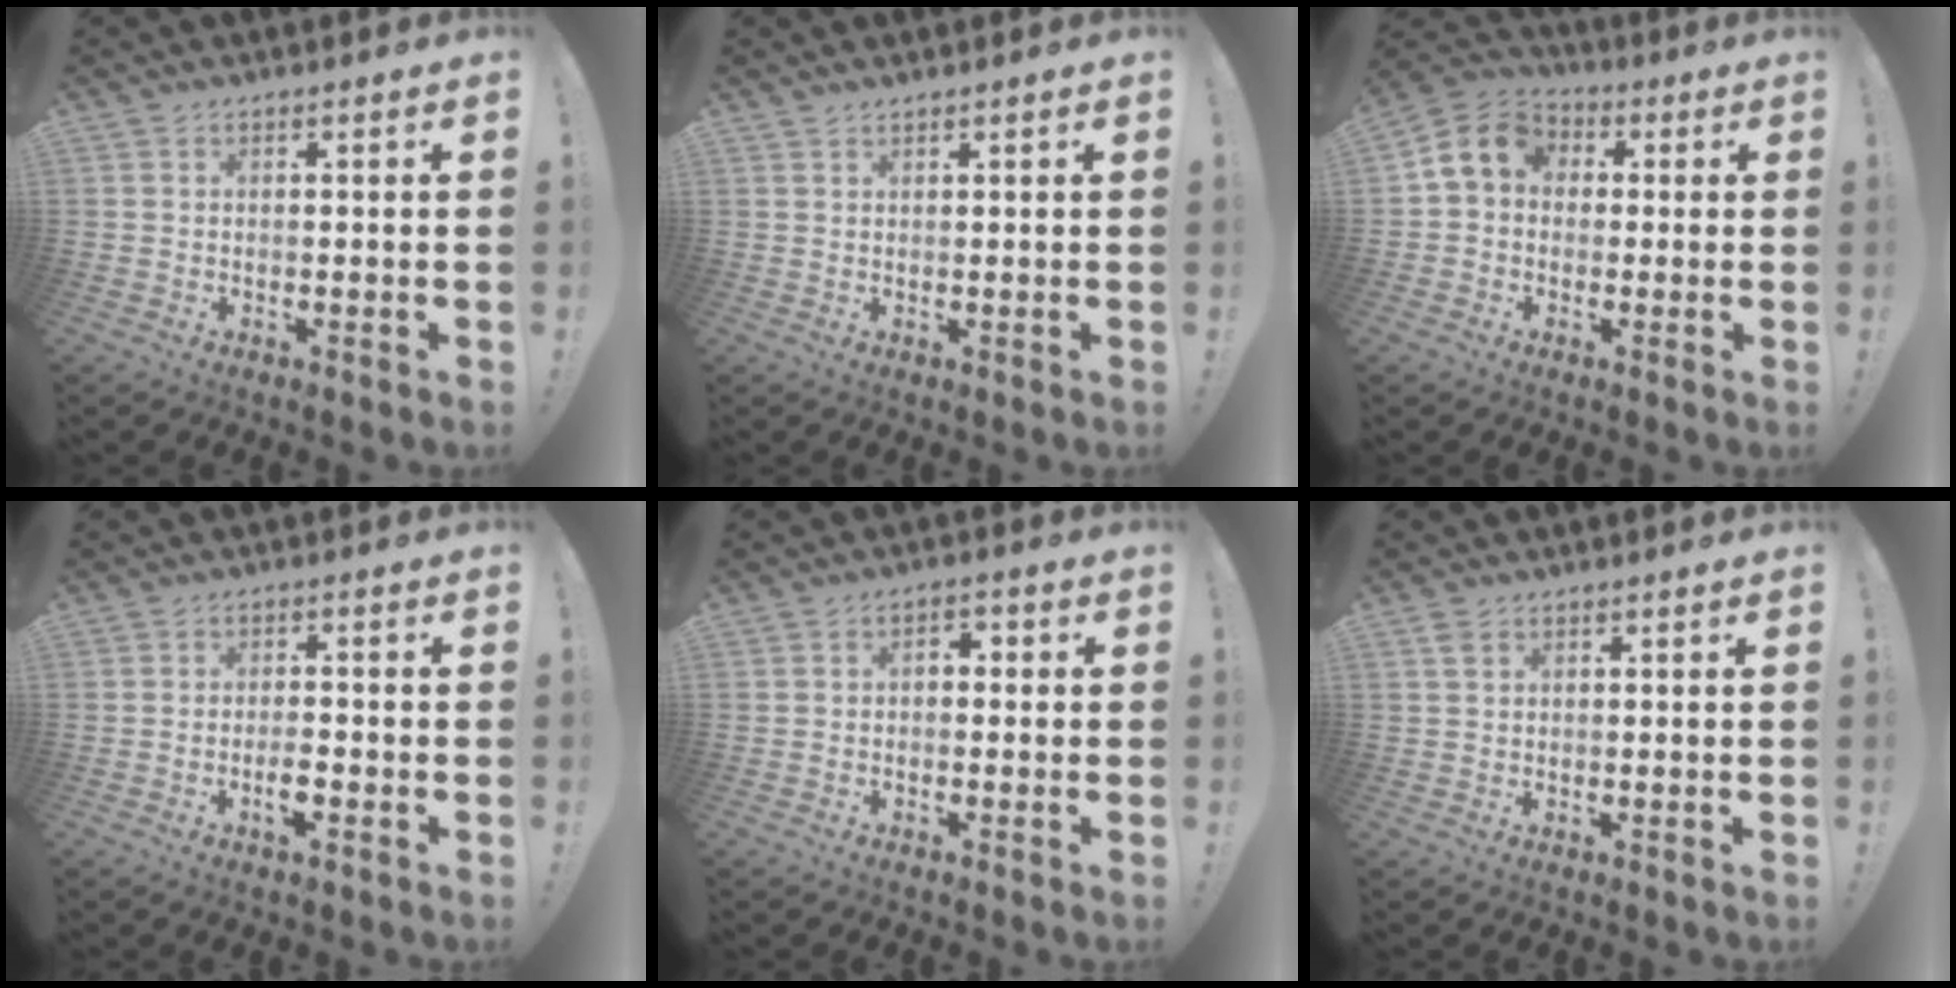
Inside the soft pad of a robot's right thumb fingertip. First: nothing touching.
{"total": 1.0, "force": [1.0, 0.0, 0.3], "torque": [0.001, -0.005, 0.018]}
{"total": 9.4, "force": [1.3, 7.7, 5.1], "torque": [-0.086, 0.014, 0.030]}
{"total": 3.7, "force": [-1.7, 1.3, 3.0], "torque": [-0.043, 0.004, -0.032]}
{"total": 2.6, "force": [-1.0, 1.8, 1.7], "torque": [-0.020, 0.007, -0.021]}
{"total": 2.3, "force": [1.3, 1.4, 1.3], "torque": [-0.027, 0.002, 0.024]}